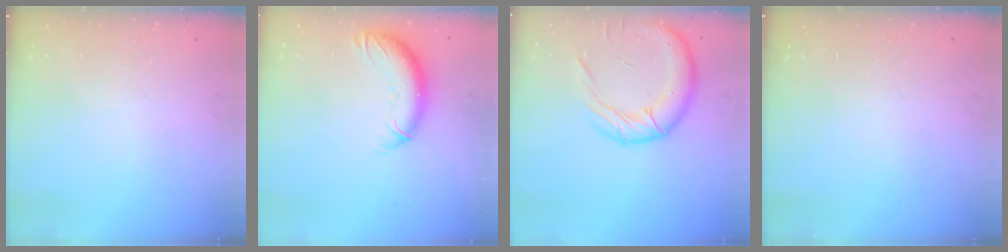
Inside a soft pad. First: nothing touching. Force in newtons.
{"total": 11.5, "press": 11.2, "slide": 2.6}
{"total": 18.1, "press": 17.9, "slide": 2.6}
{"total": 0.0}